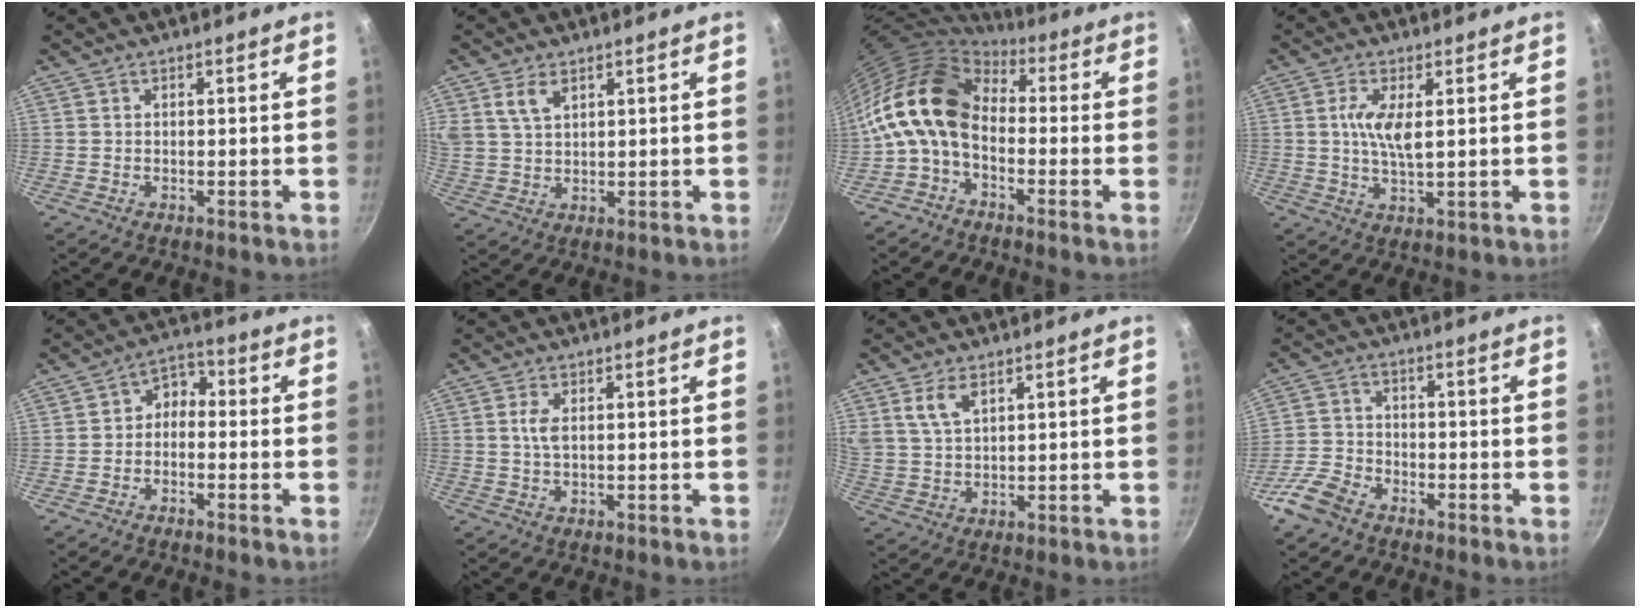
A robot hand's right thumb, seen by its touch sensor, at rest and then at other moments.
{"total": 5.2, "force": [2.7, 2.9, 3.4], "torque": [-0.057, -0.006, 0.057]}
{"total": 14.3, "force": [-1.0, 9.7, 10.4], "torque": [-0.179, 0.036, -0.043]}
{"total": 6.2, "force": [1.2, 2.0, 5.7], "torque": [-0.119, -0.003, 0.024]}
{"total": 4.2, "force": [-1.3, 3.1, 2.5], "torque": [-0.020, 0.031, -0.033]}
{"total": 2.5, "force": [0.5, 1.1, 2.2], "torque": [-0.048, 0.002, 0.010]}
{"total": 5.7, "force": [2.9, 3.0, 3.8], "torque": [-0.067, -0.011, 0.063]}
{"total": 7.2, "force": [-4.8, 4.3, 3.3], "torque": [-0.064, 0.034, -0.102]}